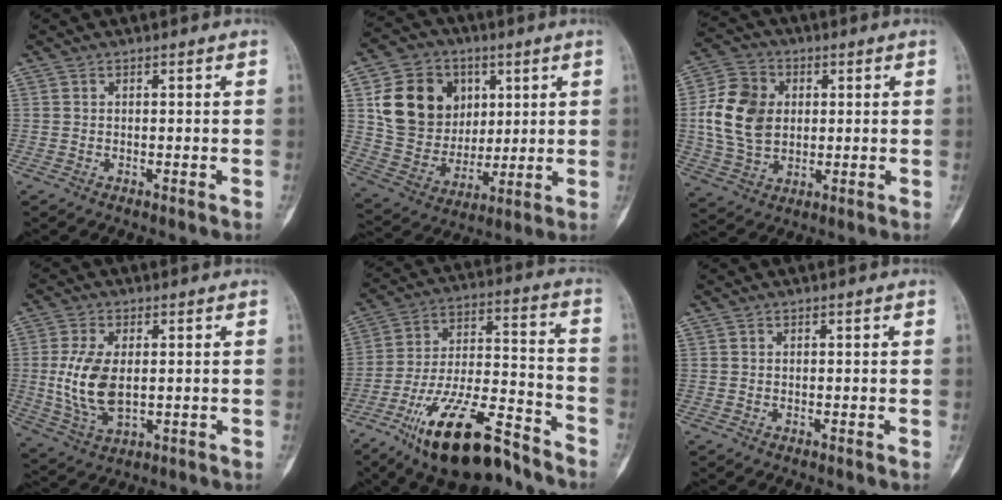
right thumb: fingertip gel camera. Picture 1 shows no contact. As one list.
[{"total": 17.7, "force": [5.1, 14.7, 8.5], "torque": [-0.116, -0.006, 0.104]}, {"total": 13.4, "force": [1.4, 10.1, 8.7], "torque": [-0.148, 0.004, 0.026]}, {"total": 10.7, "force": [0.3, 5.9, 9.0], "torque": [-0.183, -0.011, 0.016]}, {"total": 21.3, "force": [-14.3, 7.5, 13.9], "torque": [-0.249, 0.080, -0.245]}, {"total": 0.0}]